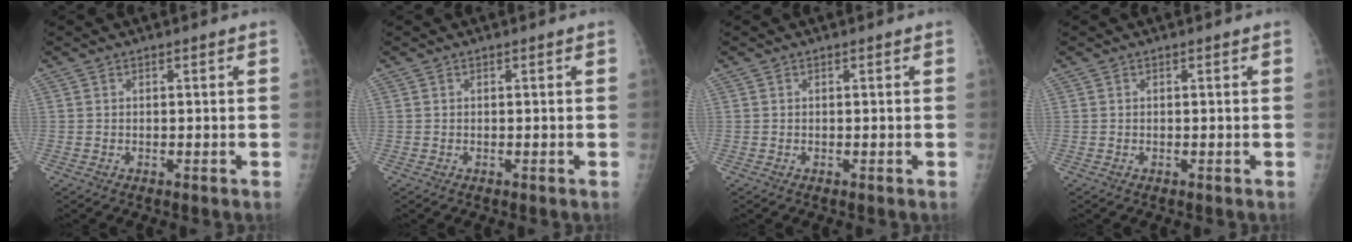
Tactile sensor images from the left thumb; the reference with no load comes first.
{"total": 0.0}
{"total": 0.0}
{"total": 0.0}